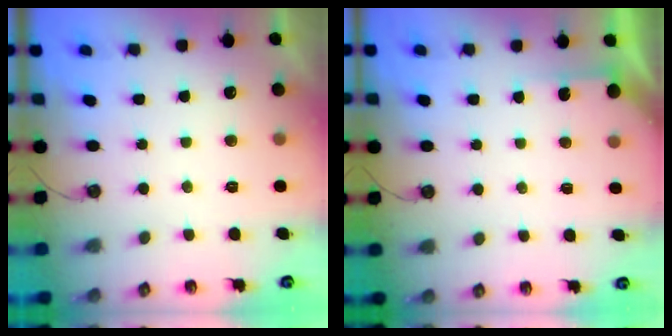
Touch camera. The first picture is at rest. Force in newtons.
{"total": 3.3, "press": 3.2, "slide": 0.3}